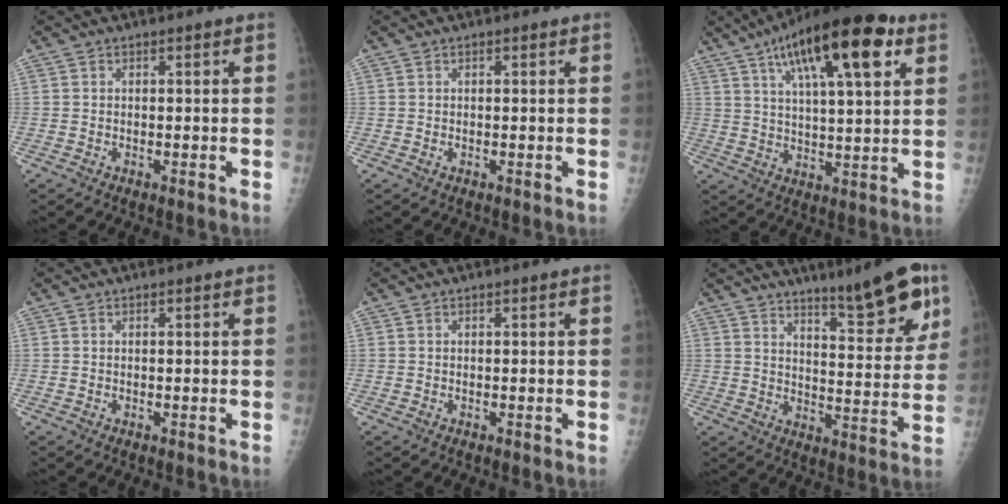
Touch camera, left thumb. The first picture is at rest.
{"total": 0.0}
{"total": 20.6, "force": [10.0, 6.1, 17.0], "torque": [-0.257, -0.010, 0.158]}
{"total": 0.0}
{"total": 0.0}
{"total": 14.0, "force": [9.3, 3.0, 10.1], "torque": [-0.114, -0.056, 0.142]}